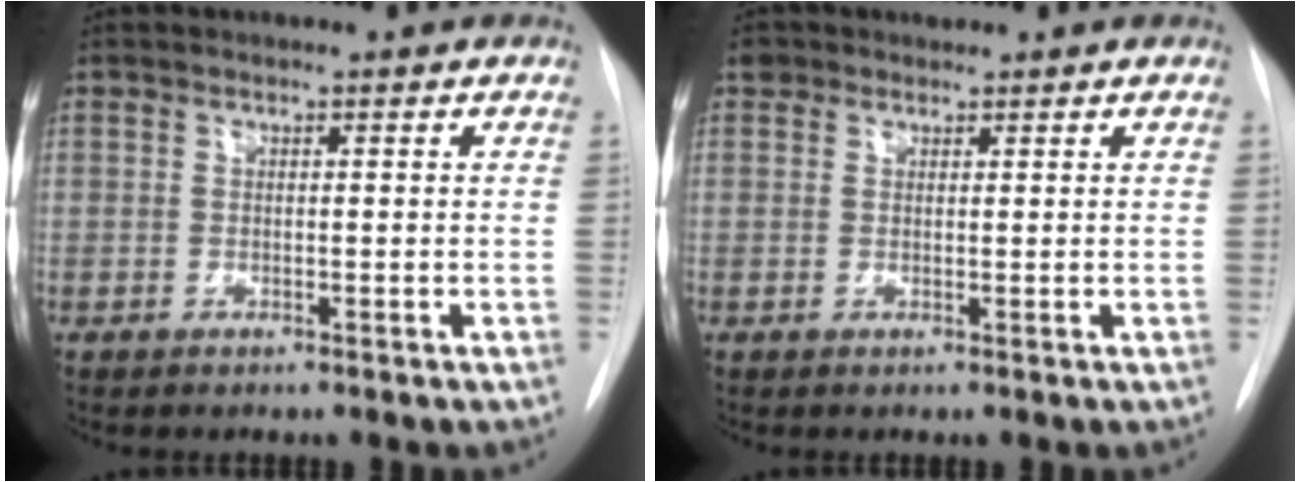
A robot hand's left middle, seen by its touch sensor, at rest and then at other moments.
{"total": 1.6, "force": [1.1, 1.1, 0.0], "torque": [0.002, 0.011, 0.014]}